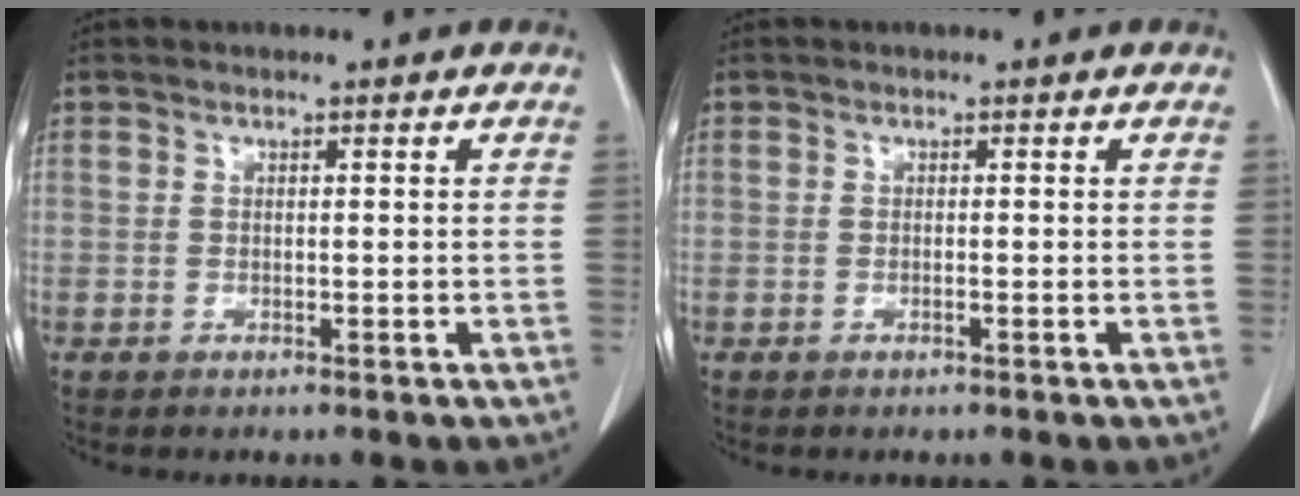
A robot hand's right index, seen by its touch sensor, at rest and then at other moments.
{"total": 0.0}